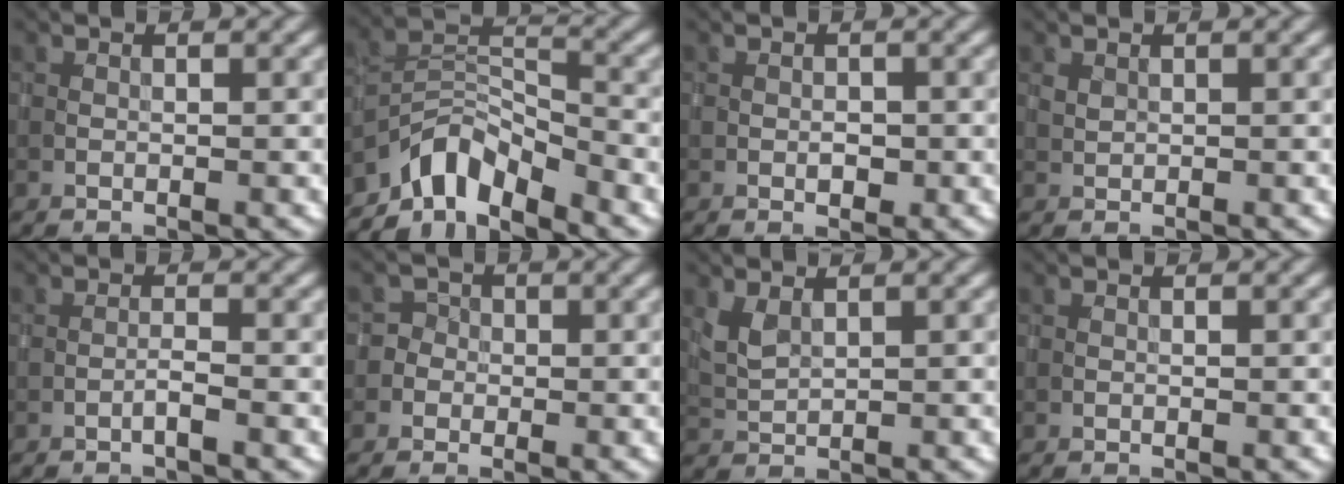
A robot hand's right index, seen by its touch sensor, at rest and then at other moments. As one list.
[{"total": 5.8, "force": [-4.6, 2.2, 2.6], "torque": [-0.036, 0.000, -0.098]}, {"total": 1.1, "force": [-0.2, 0.7, 0.8], "torque": [-0.012, 0.002, -0.004]}, {"total": 0.5, "force": [0.4, 0.3, 0.1], "torque": [-0.006, 0.001, 0.008]}, {"total": 0.8, "force": [-0.5, -0.1, 0.6], "torque": [-0.011, 0.007, -0.013]}, {"total": 2.3, "force": [-1.1, 2.0, 0.1], "torque": [0.019, 0.013, -0.031]}, {"total": 1.8, "force": [1.2, 0.7, 1.1], "torque": [-0.032, -0.001, 0.029]}, {"total": 0.0}]